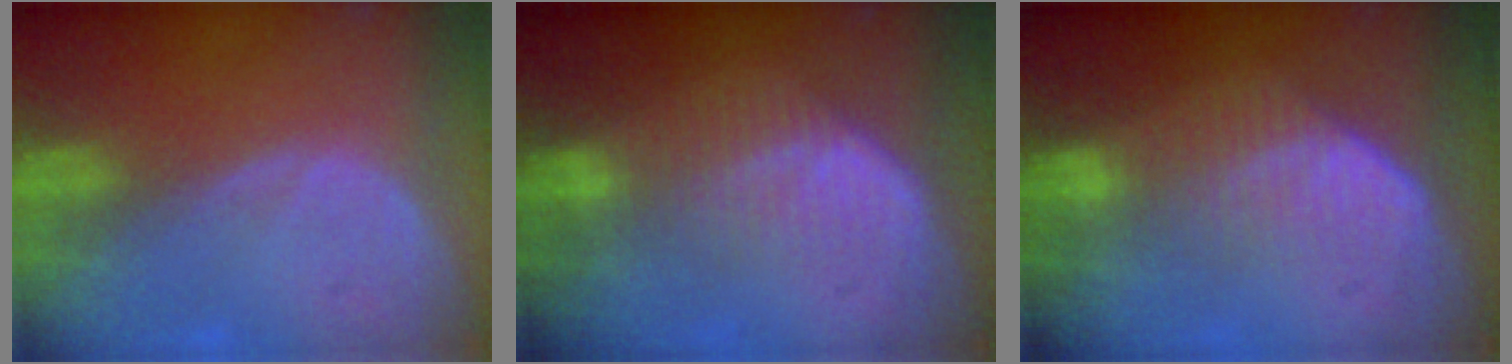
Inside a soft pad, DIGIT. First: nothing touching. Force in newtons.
{"total": 6.3, "press": 5.8, "slide": 2.4}
{"total": 7.3, "press": 6.2, "slide": 3.9}